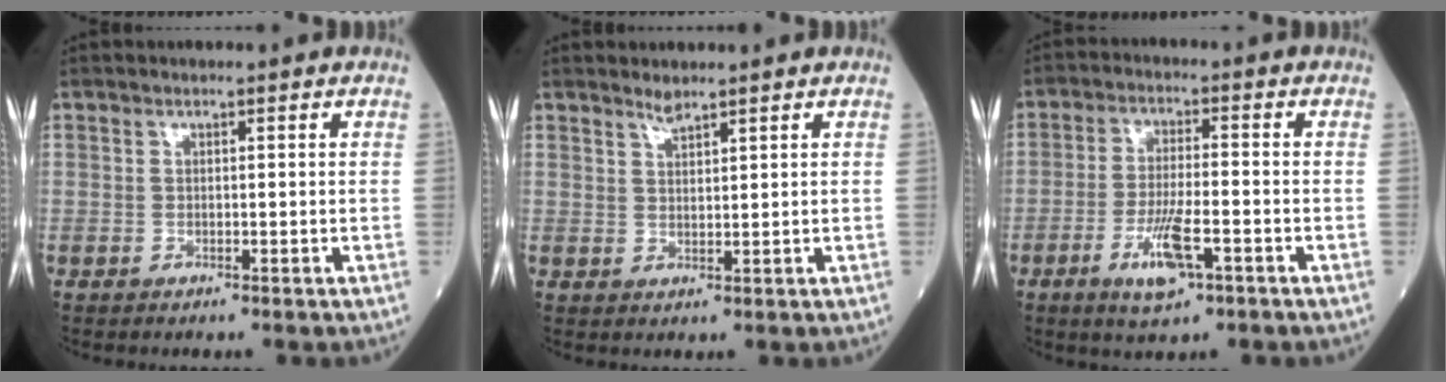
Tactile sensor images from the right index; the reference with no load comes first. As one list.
[{"total": 1.8, "force": [1.7, 0.1, 0.7], "torque": [-0.014, -0.003, 0.034]}, {"total": 7.6, "force": [-3.4, 1.7, 6.5], "torque": [-0.127, -0.010, -0.058]}]